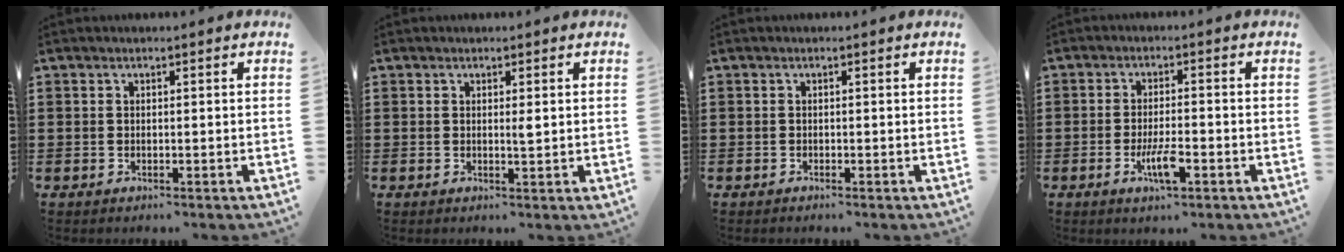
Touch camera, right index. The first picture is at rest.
{"total": 1.4, "force": [0.4, 0.1, 1.3], "torque": [-0.027, 0.001, 0.006]}
{"total": 0.0}
{"total": 5.1, "force": [-2.1, 1.2, 4.5], "torque": [-0.094, -0.006, -0.041]}